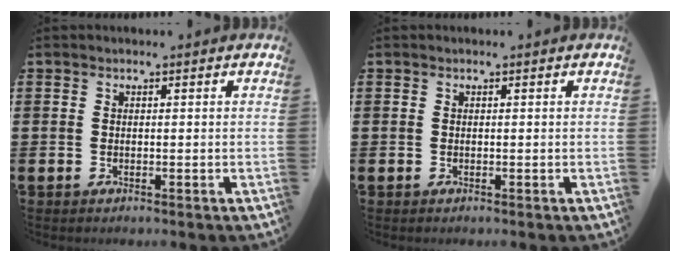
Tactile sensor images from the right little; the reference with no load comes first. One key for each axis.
{"total": 0.0}